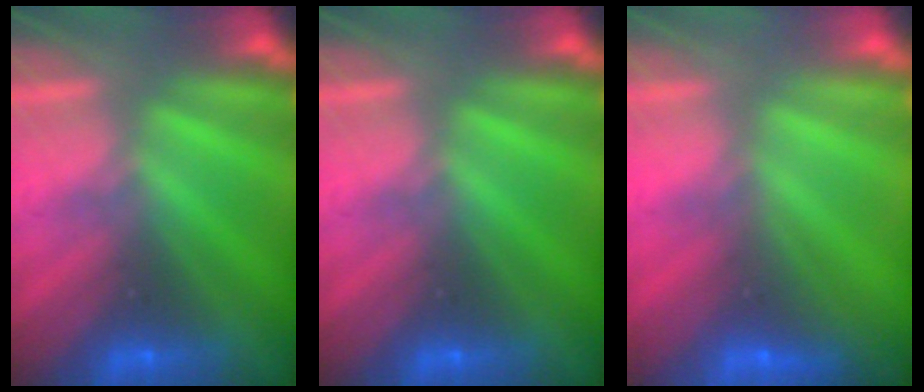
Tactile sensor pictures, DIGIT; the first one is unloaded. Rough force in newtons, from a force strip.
{"total": 0.0}
{"total": 3.1}